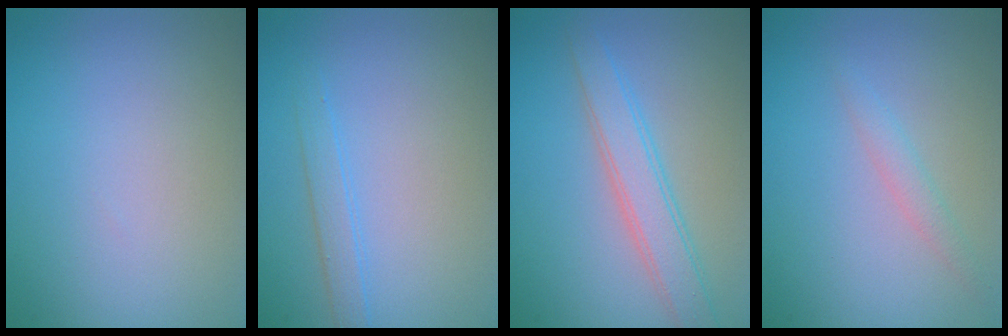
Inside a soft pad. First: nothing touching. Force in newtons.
{"total": 1.6, "press": 1.6, "slide": 0.1}
{"total": 3.6, "press": 3.5, "slide": 0.2}
{"total": 2.0, "press": 2.0, "slide": 0.2}